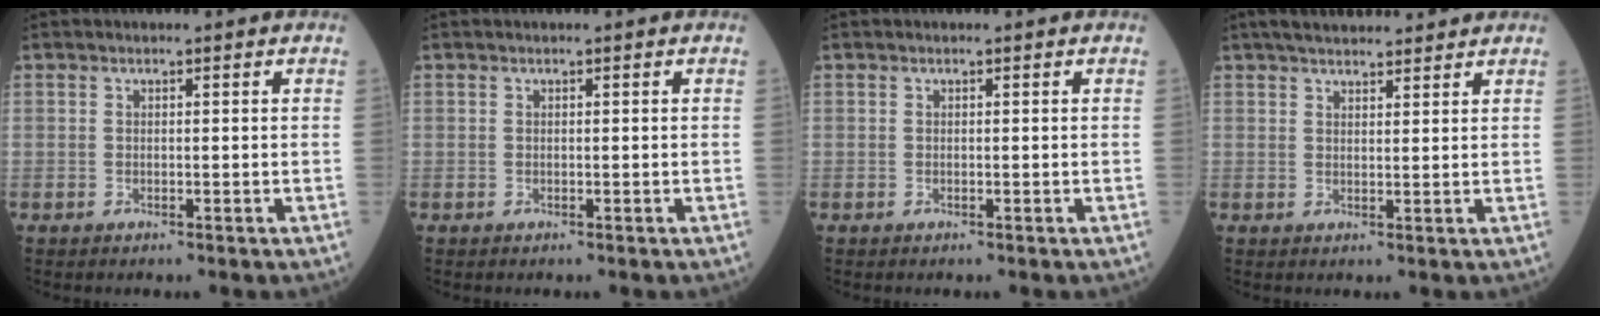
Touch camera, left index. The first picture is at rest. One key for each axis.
{"total": 0.0}
{"total": 0.0}
{"total": 8.8, "fx": 7.7, "fy": 2.0, "fz": 3.7, "tx": -0.051, "ty": 0.029, "tz": 0.111}